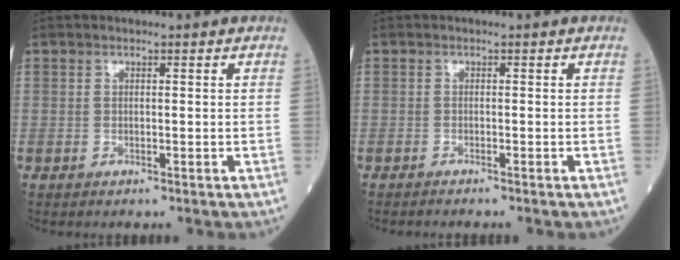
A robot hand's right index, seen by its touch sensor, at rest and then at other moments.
{"total": 1.3, "force": [-1.2, 0.0, 0.4], "torque": [-0.008, 0.000, -0.016]}